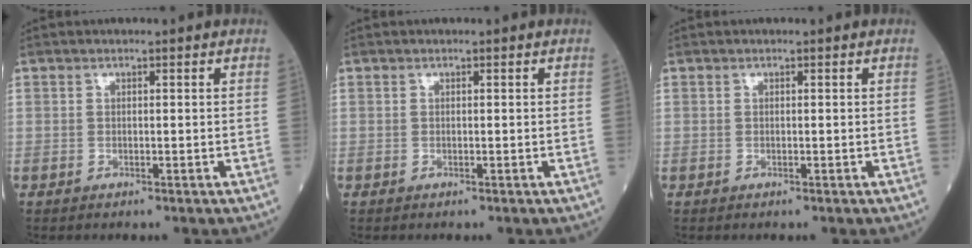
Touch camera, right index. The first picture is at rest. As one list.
[{"total": 0.0}, {"total": 0.0}]